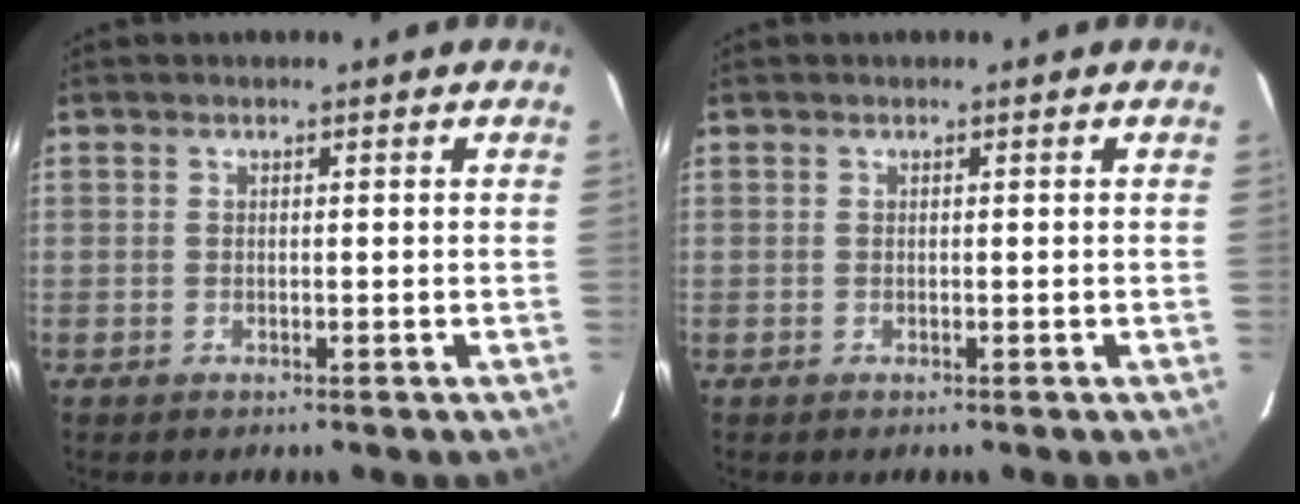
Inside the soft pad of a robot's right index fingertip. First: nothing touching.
{"total": 0.0}